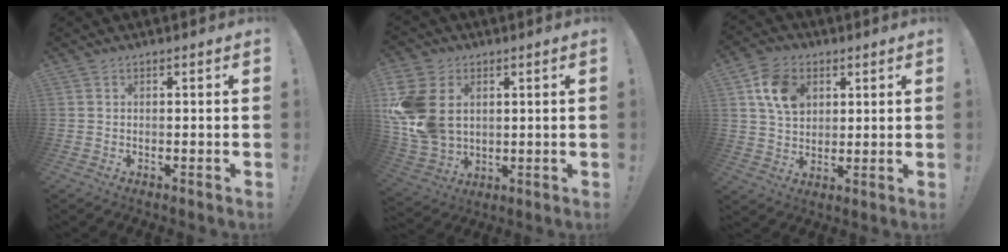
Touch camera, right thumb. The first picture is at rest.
{"total": 16.8, "force": [2.9, 12.9, 10.4], "torque": [-0.214, -0.004, 0.062]}
{"total": 11.8, "force": [5.0, 8.7, 6.2], "torque": [-0.090, -0.010, 0.099]}